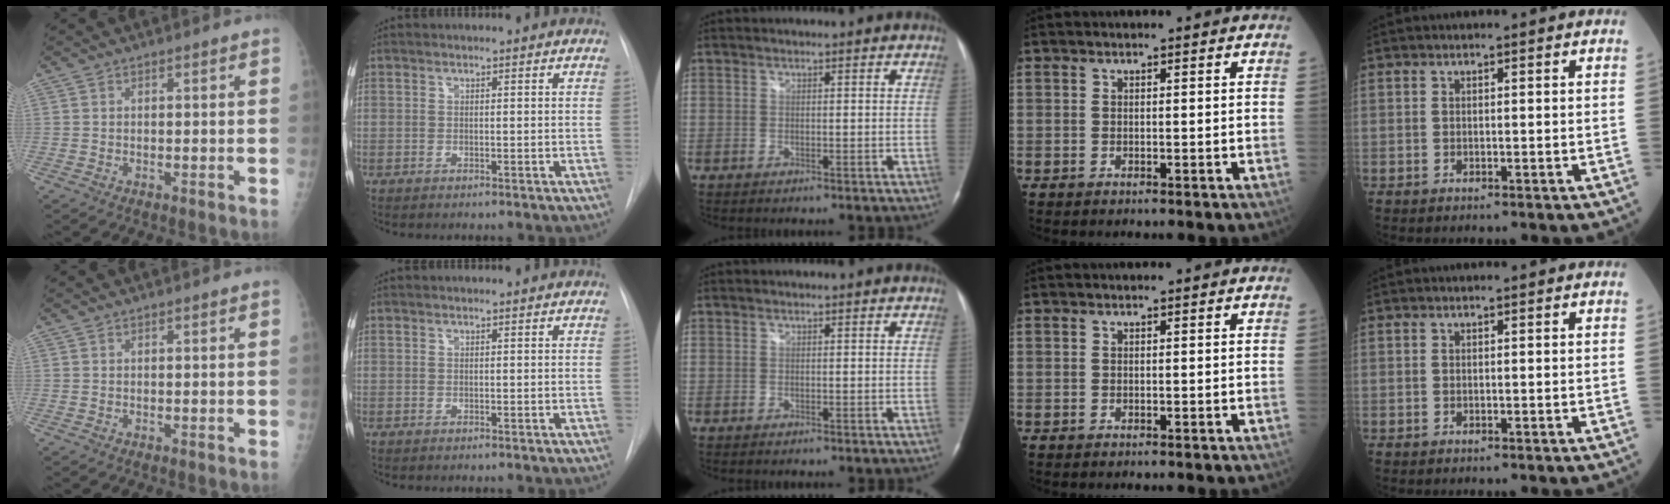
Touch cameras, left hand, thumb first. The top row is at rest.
{}